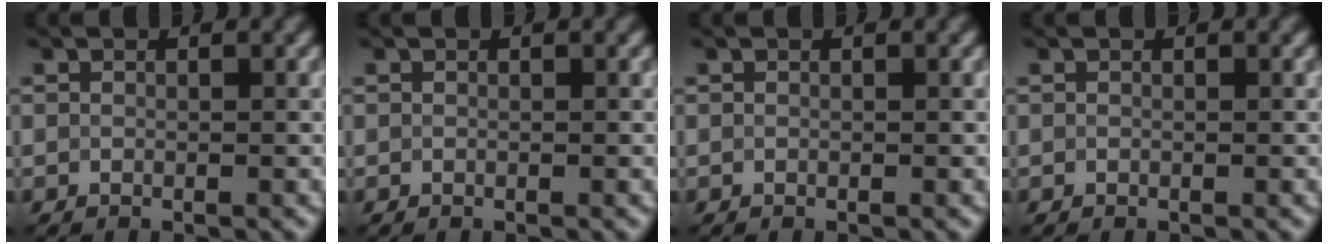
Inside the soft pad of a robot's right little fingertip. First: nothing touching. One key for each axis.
{"total": 0.0}
{"total": 0.0}
{"total": 0.0}